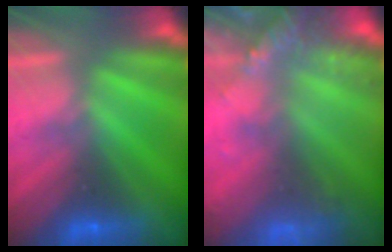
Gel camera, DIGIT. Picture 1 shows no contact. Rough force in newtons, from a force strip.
{"total": 6.9}